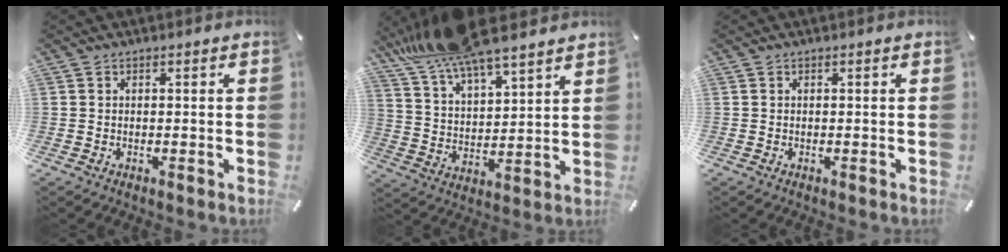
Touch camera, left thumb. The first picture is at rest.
{"total": 14.9, "force": [13.0, 3.4, 6.5], "torque": [-0.151, -0.074, 0.235]}
{"total": 0.0}